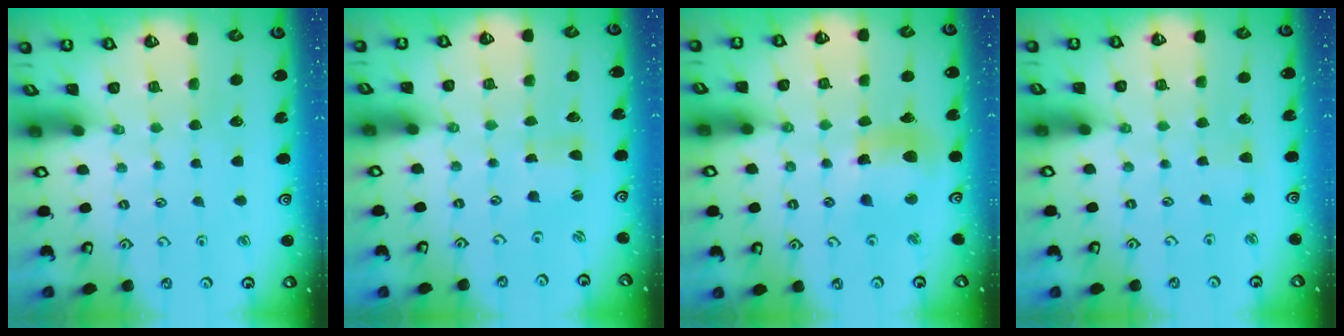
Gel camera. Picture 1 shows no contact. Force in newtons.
{"total": 0.6, "press": 0.5, "slide": 0.2}
{"total": 12.0, "press": 11.9, "slide": 1.6}
{"total": 2.6, "press": 2.5, "slide": 0.5}